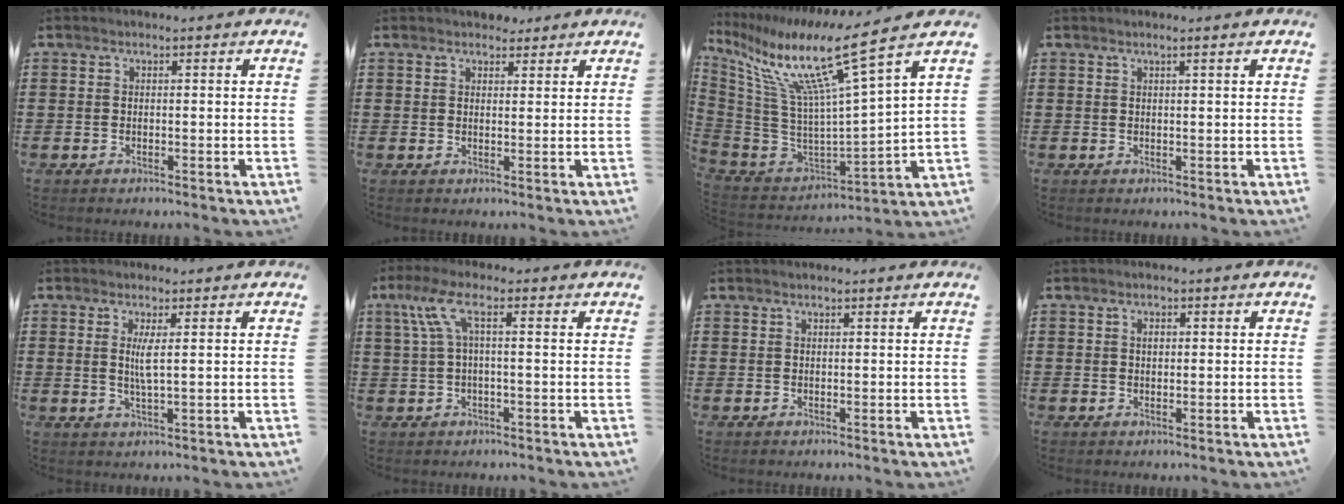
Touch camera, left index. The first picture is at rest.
{"total": 2.4, "force": [2.0, 1.1, 0.4], "torque": [-0.005, 0.006, 0.038]}
{"total": 13.9, "force": [8.5, 0.8, 11.0], "torque": [-0.244, -0.065, 0.123]}
{"total": 0.8, "force": [0.5, -0.2, 0.6], "torque": [-0.010, -0.003, 0.010]}
{"total": 3.1, "force": [0.9, 0.1, 3.0], "torque": [-0.064, -0.003, 0.013]}
{"total": 5.3, "force": [1.2, 0.8, 5.1], "torque": [-0.117, -0.003, 0.014]}
{"total": 0.7, "force": [0.6, 0.0, 0.3], "torque": [-0.007, -0.001, 0.012]}
{"total": 1.2, "force": [0.4, 0.6, 0.9], "torque": [-0.019, 0.005, 0.007]}